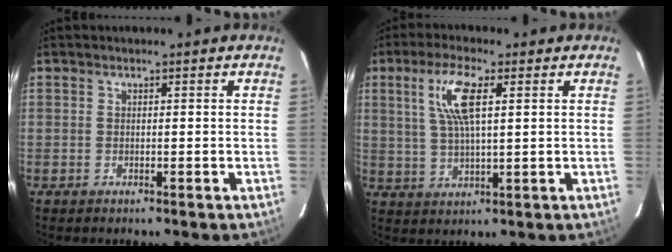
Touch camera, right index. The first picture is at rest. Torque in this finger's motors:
{"motor_torque": [0.73, 0.51, 0.25, 0.13]}